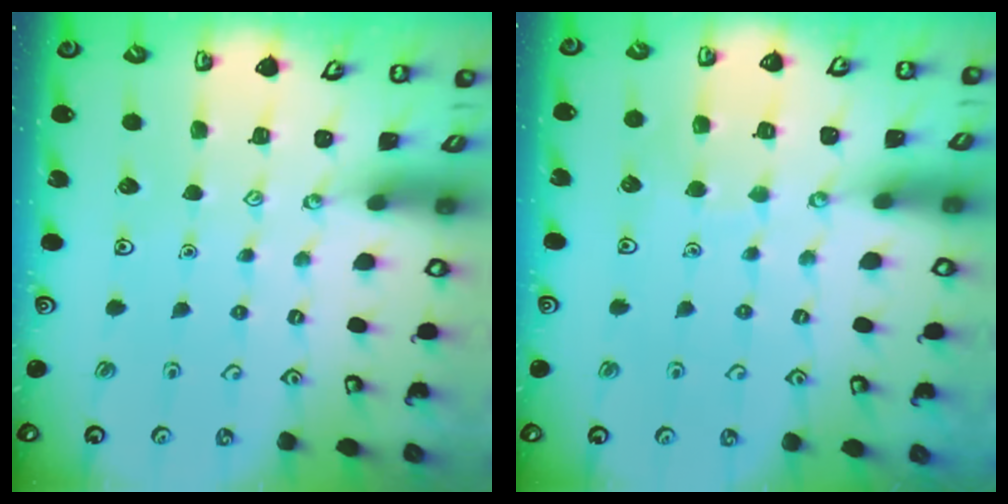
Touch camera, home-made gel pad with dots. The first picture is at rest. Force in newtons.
{"total": 5.5, "press": 5.5, "slide": 0.5}